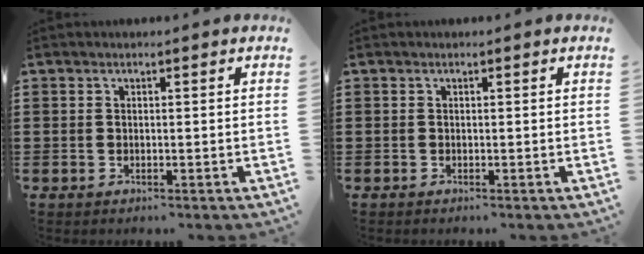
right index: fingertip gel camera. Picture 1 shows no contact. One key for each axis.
{"total": 0.0}